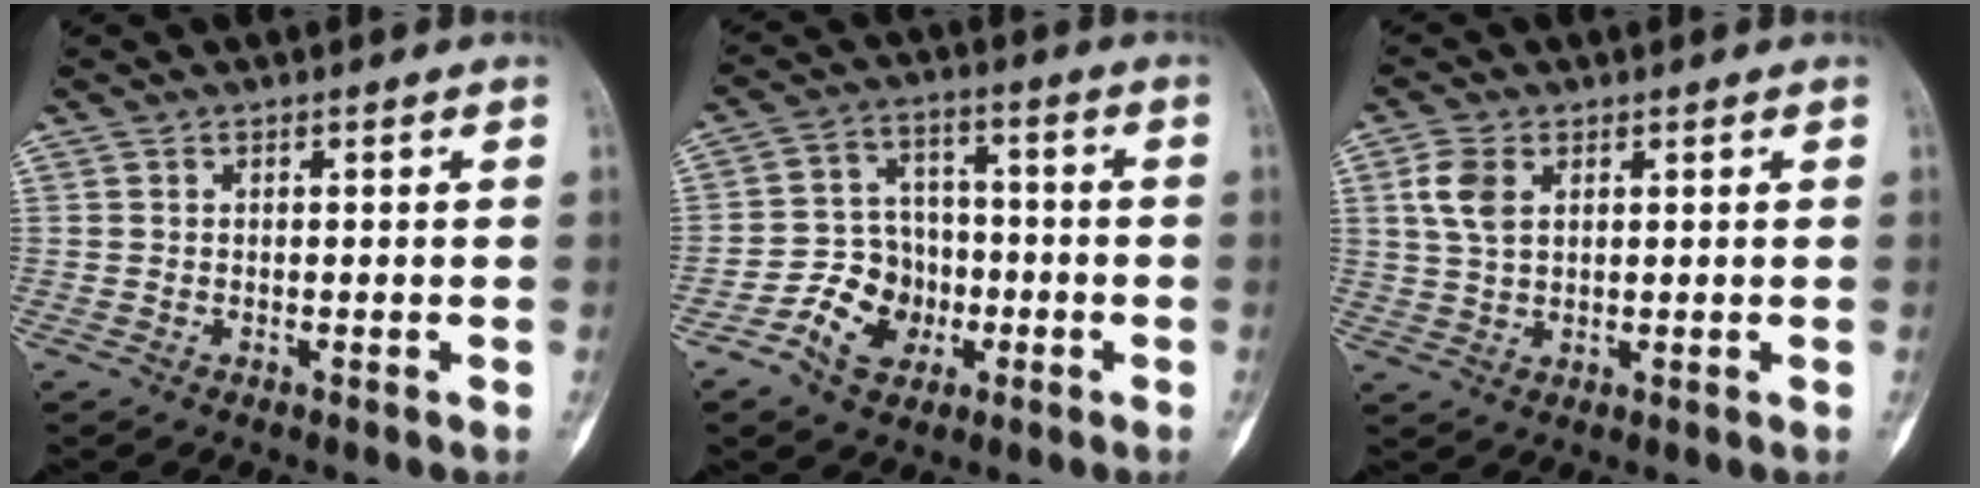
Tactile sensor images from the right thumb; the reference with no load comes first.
{"total": 10.3, "force": [-4.2, 8.2, 4.5], "torque": [-0.039, 0.032, -0.074]}
{"total": 5.5, "force": [1.8, 3.3, 3.9], "torque": [-0.083, 0.002, 0.037]}